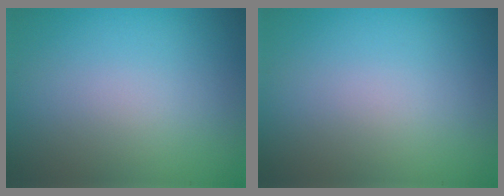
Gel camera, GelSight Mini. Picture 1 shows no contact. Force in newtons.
{"total": 0.0}